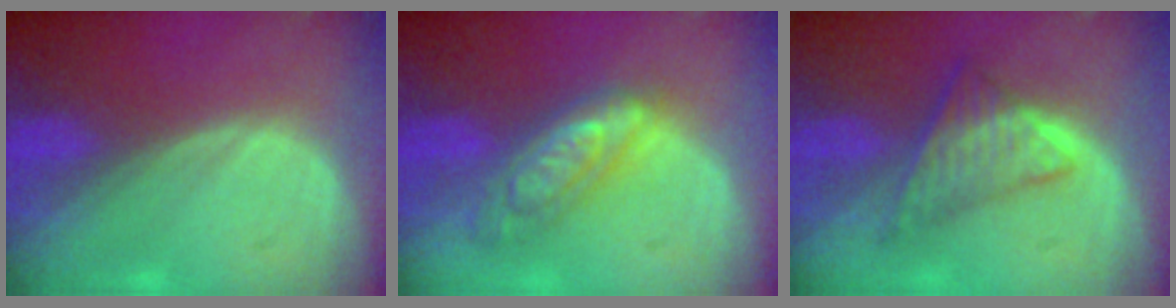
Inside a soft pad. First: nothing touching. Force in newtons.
{"total": 7.4, "press": 7.4, "slide": 0.5}
{"total": 7.0, "press": 6.1, "slide": 3.5}